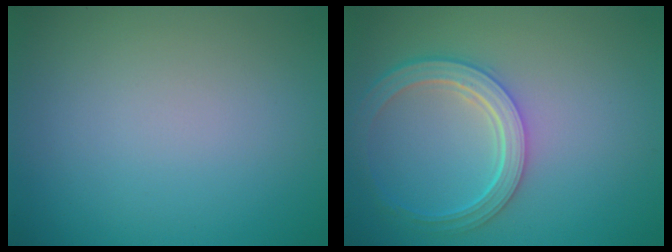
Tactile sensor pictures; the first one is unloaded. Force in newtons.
{"total": 4.6, "press": 3.7, "slide": 2.8}